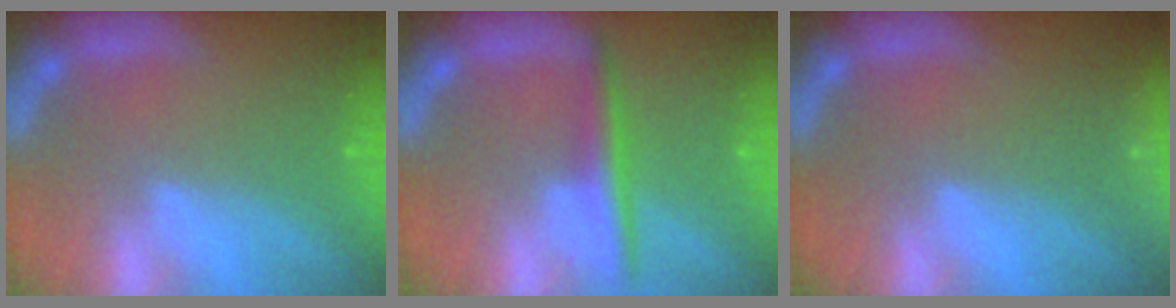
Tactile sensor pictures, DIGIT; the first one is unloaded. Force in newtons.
{"total": 3.5}
{"total": 8.0}